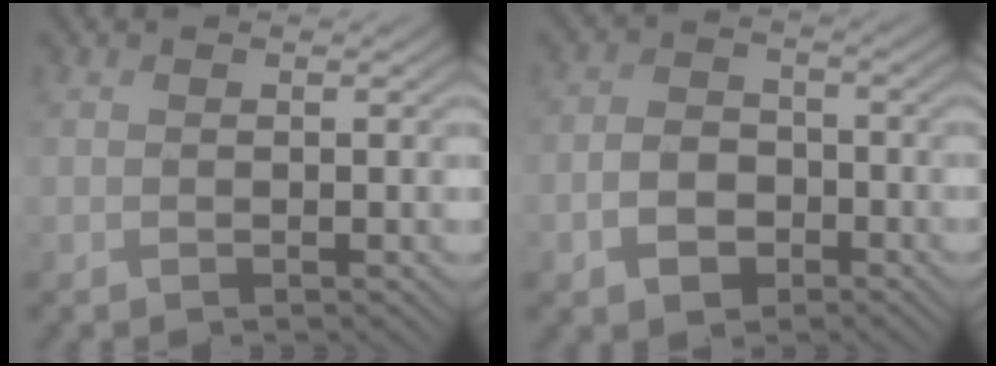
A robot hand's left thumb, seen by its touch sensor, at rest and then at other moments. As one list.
[{"total": 4.3, "force": [-2.9, 2.8, 1.5], "torque": [-0.029, 0.000, -0.050]}]